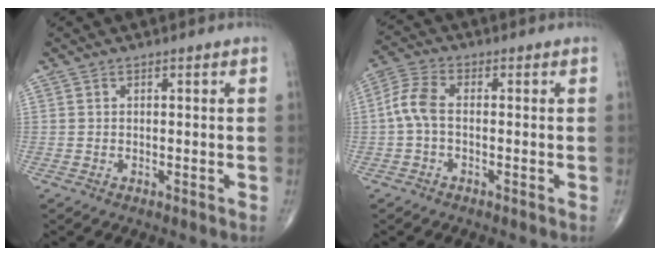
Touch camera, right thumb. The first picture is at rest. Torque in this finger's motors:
{"motor_torque": [0.07, 0.05, 0.32, 0.14, 0.05]}